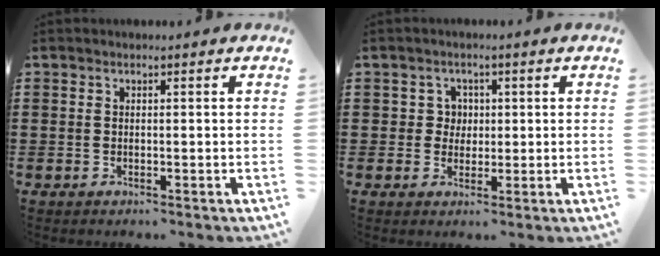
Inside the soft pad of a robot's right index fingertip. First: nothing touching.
{"total": 2.9, "force": [0.4, 2.7, 1.0], "torque": [-0.032, 0.009, 0.005]}